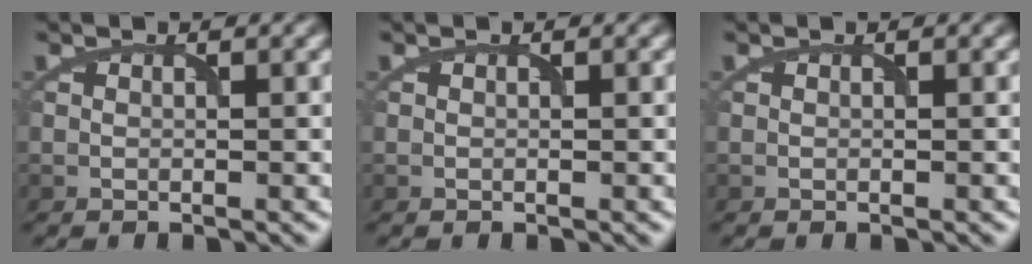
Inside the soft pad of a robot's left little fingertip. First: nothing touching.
{"total": 0.0}
{"total": 0.0}